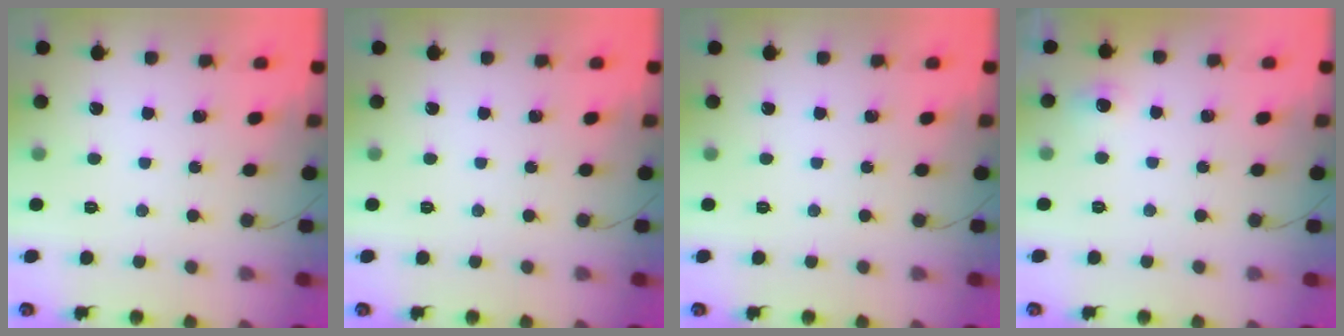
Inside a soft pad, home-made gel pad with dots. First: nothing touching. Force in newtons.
{"total": 0.0}
{"total": 0.0}
{"total": 4.3, "press": 3.8, "slide": 2.1}